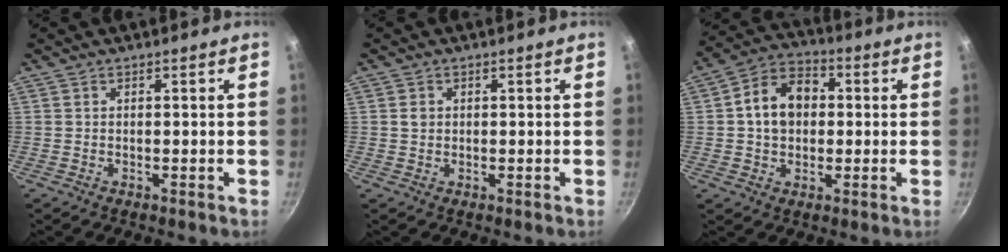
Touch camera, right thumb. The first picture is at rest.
{"total": 1.4, "force": [0.2, 1.2, 0.7], "torque": [-0.008, 0.003, 0.003]}
{"total": 10.8, "force": [0.9, 8.2, 7.0], "torque": [-0.087, 0.024, 0.001]}